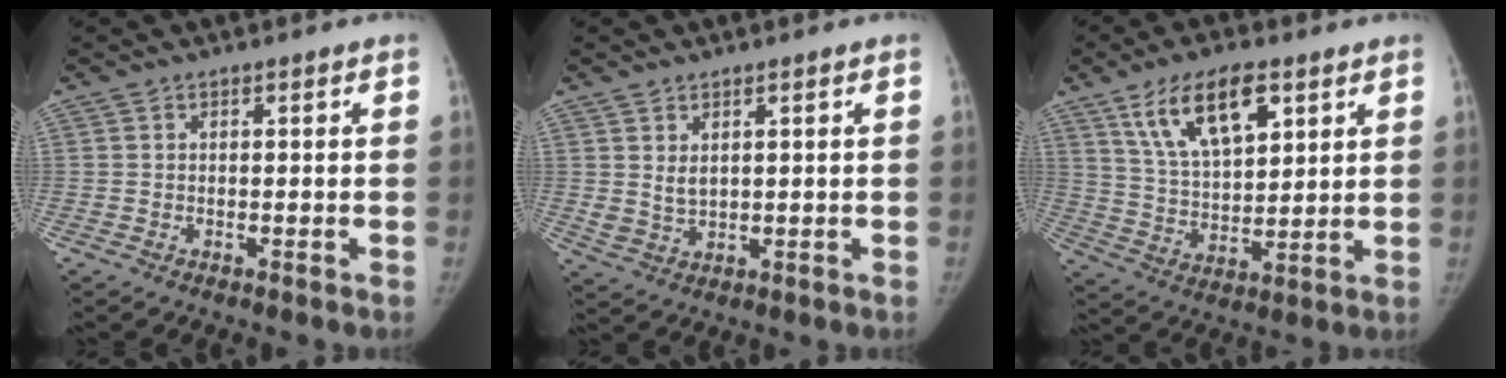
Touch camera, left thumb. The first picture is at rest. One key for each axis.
{"total": 3.0, "fx": 1.2, "fy": 1.9, "fz": 2.0, "tx": -0.033, "ty": -0.013, "tz": 0.033}
{"total": 13.9, "fx": 7.2, "fy": 6.4, "fz": 10.0, "tx": -0.149, "ty": -0.025, "tz": 0.137}